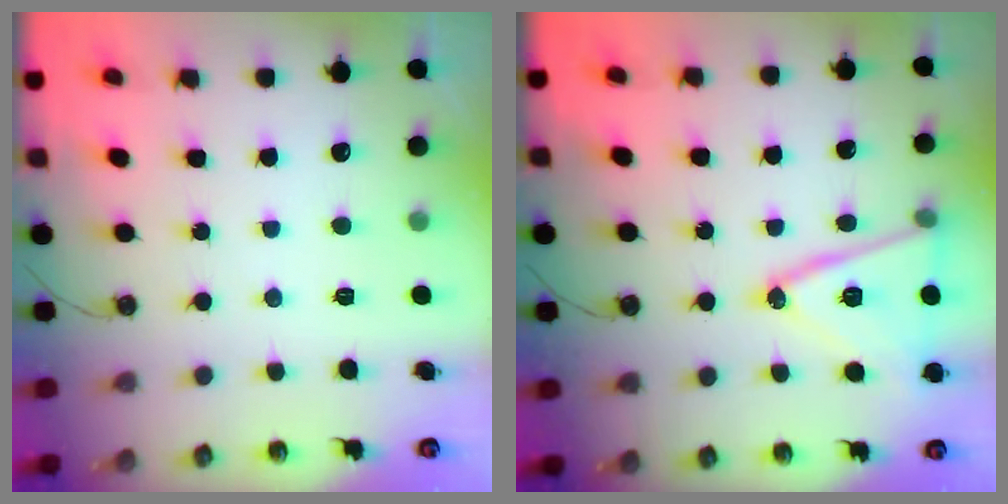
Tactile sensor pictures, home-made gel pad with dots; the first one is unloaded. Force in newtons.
{"total": 17.0, "press": 16.7, "slide": 3.4}